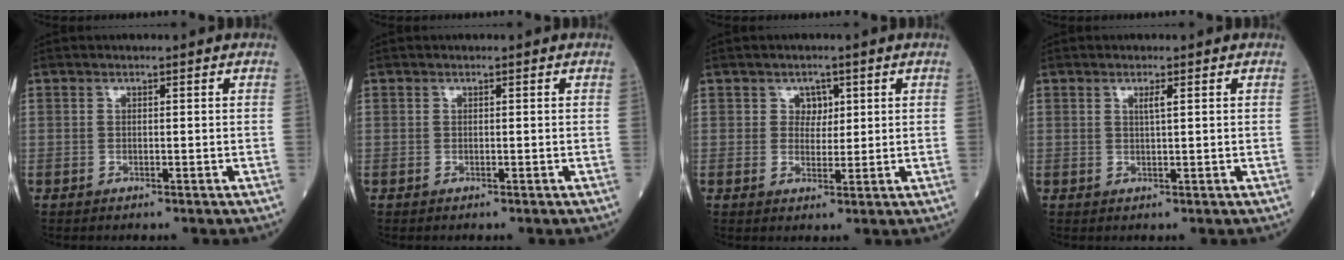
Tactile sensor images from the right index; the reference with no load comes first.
{"total": 0.0}
{"total": 2.6, "force": [1.1, 2.1, 1.1], "torque": [-0.009, 0.001, 0.014]}
{"total": 1.3, "force": [0.6, -0.1, 1.2], "torque": [-0.024, -0.002, 0.010]}